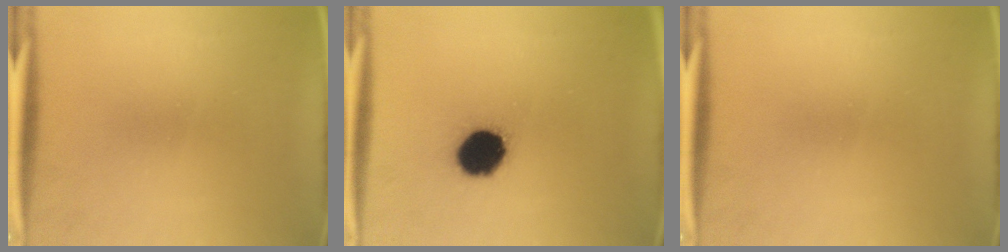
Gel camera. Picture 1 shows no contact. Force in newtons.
{"total": 12.3}
{"total": 0.0}